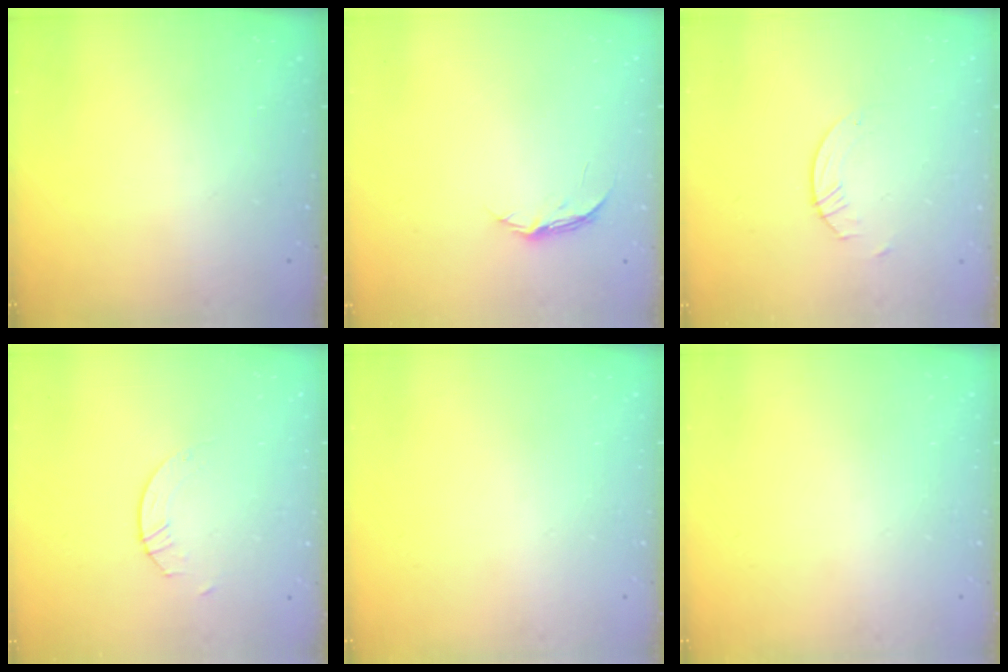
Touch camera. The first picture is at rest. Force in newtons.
{"total": 4.5, "press": 4.5, "slide": 0.5}
{"total": 0.8, "press": 0.8, "slide": 0.2}
{"total": 2.6, "press": 2.6, "slide": 0.2}
{"total": 0.0}
{"total": 0.0}